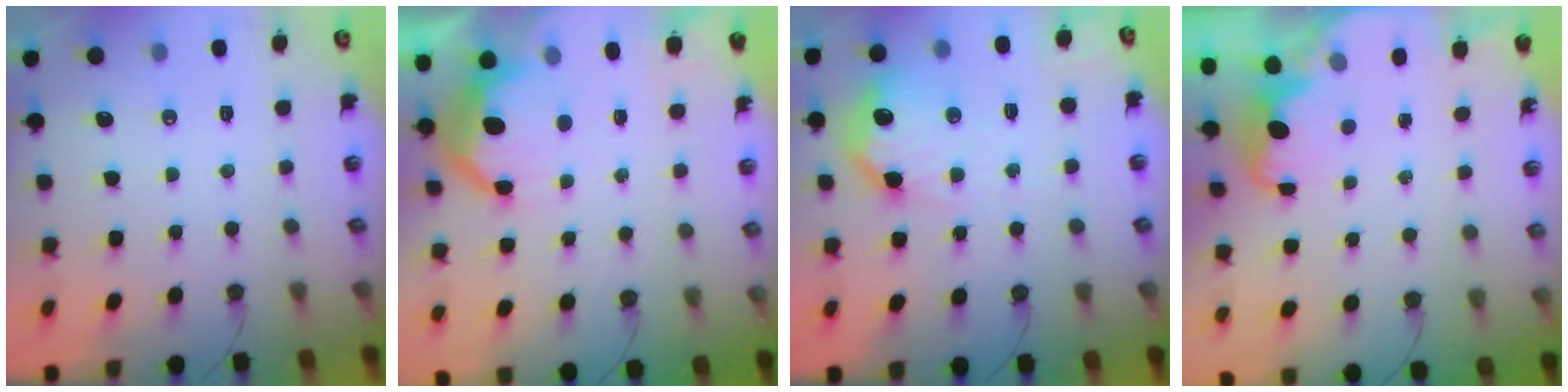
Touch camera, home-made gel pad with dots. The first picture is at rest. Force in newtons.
{"total": 11.8, "press": 11.8, "slide": 0.8}
{"total": 16.9, "press": 16.8, "slide": 1.0}
{"total": 3.0, "press": 2.9, "slide": 0.7}